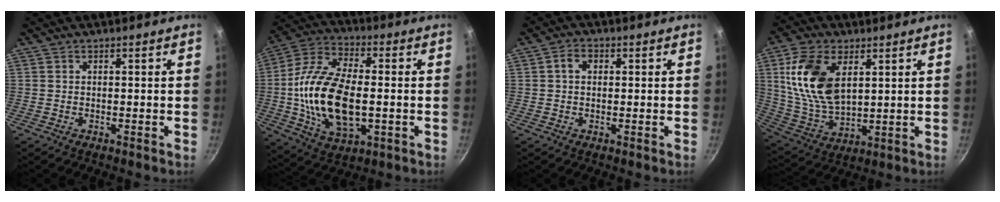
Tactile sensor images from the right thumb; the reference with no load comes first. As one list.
[{"total": 20.2, "force": [-1.5, 10.7, 17.0], "torque": [-0.321, 0.019, -0.030]}, {"total": 2.7, "force": [0.4, 2.1, 1.7], "torque": [-0.026, 0.004, 0.003]}, {"total": 16.0, "force": [4.7, 9.2, 12.2], "torque": [-0.220, -0.017, 0.104]}]